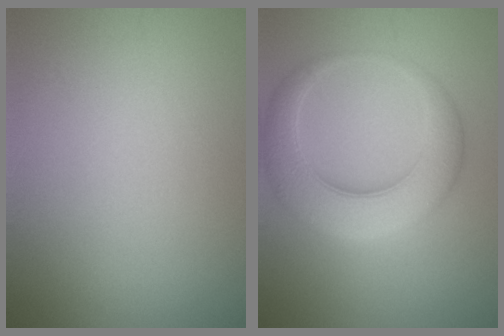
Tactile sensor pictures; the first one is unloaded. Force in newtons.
{"total": 6.6, "press": 6.6, "slide": 0.2}